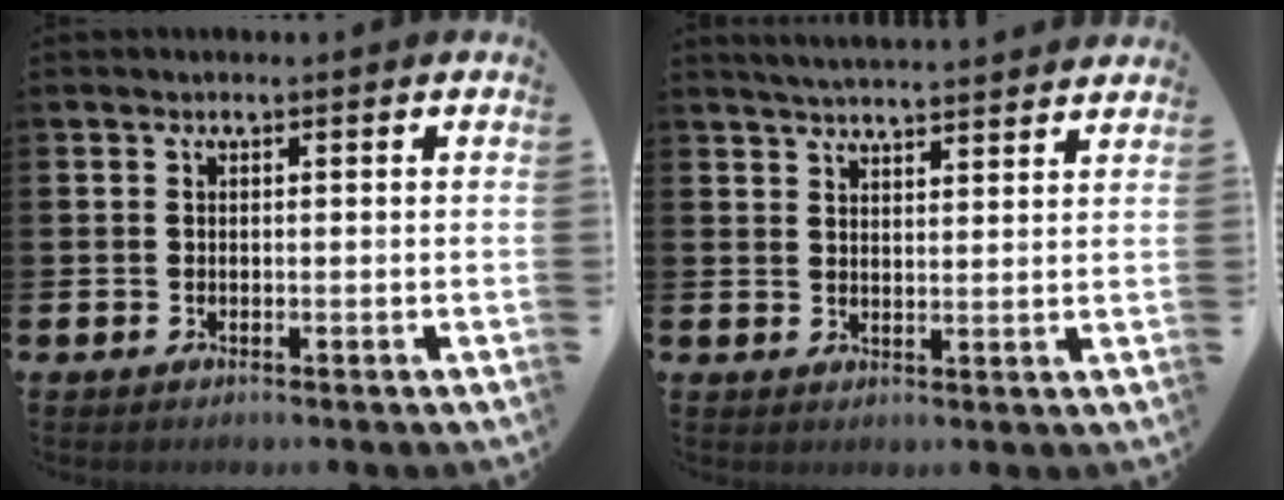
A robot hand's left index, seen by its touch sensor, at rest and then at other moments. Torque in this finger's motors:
{"motor_torque": [0.78, -1.18, 0.27, 0.04]}